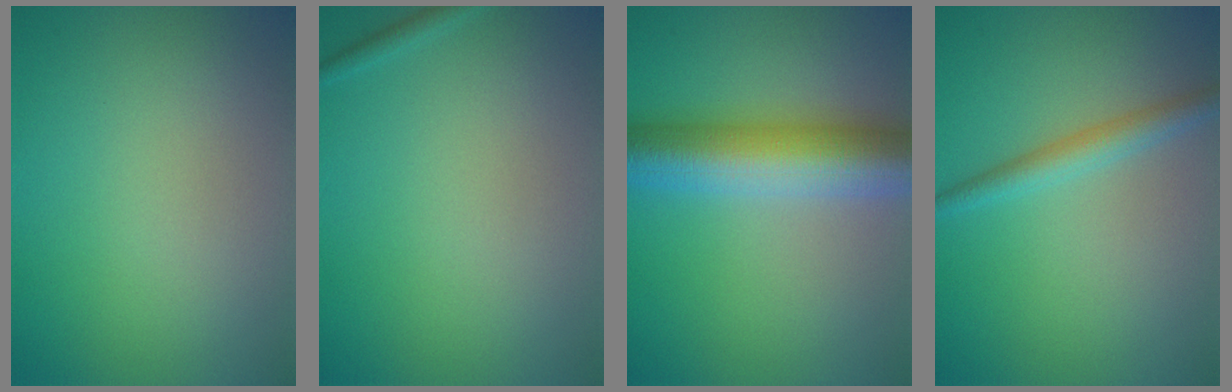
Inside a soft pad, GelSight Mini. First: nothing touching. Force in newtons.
{"total": 0.8, "press": 0.8, "slide": 0.0}
{"total": 9.0, "press": 9.0, "slide": 0.4}
{"total": 2.3, "press": 2.3, "slide": 0.0}